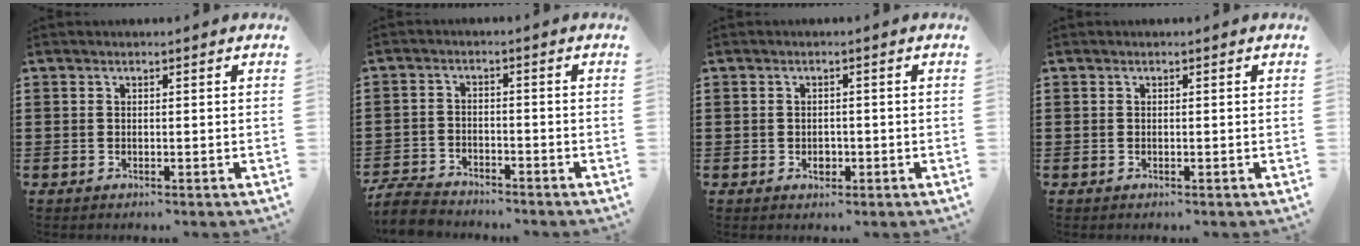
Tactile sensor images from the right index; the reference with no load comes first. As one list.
[{"total": 4.7, "force": [-4.5, 0.9, 0.9], "torque": [-0.036, -0.002, -0.095]}, {"total": 1.6, "force": [-0.4, 1.2, 1.0], "torque": [-0.021, 0.002, -0.009]}, {"total": 0.0}]